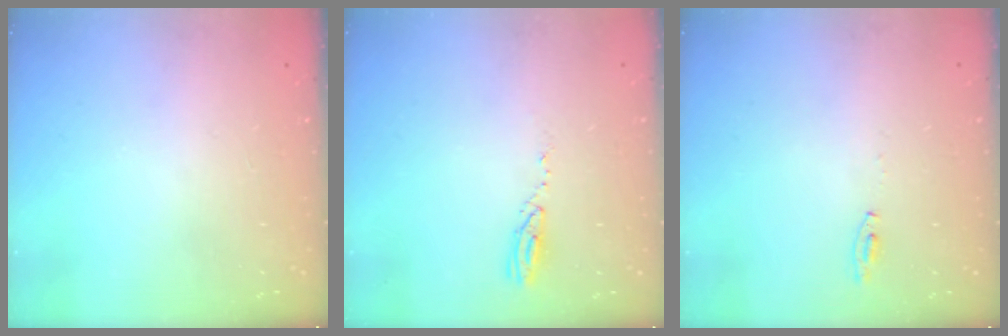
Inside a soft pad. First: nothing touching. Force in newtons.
{"total": 3.6, "press": 3.6, "slide": 0.2}
{"total": 3.6, "press": 3.5, "slide": 0.5}